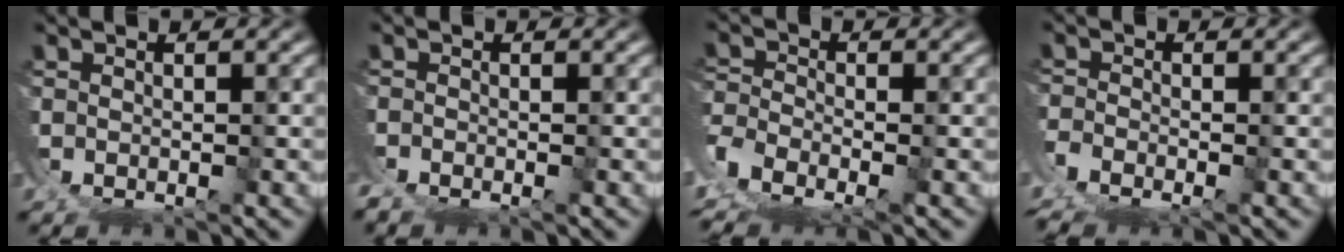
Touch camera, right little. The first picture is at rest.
{"total": 1.6, "force": [-1.5, 0.5, 0.0], "torque": [-0.010, -0.011, -0.028]}
{"total": 4.5, "force": [-3.4, 2.1, 2.1], "torque": [-0.053, -0.025, -0.058]}
{"total": 2.8, "force": [-2.6, 0.8, 0.6], "torque": [-0.009, -0.015, -0.050]}